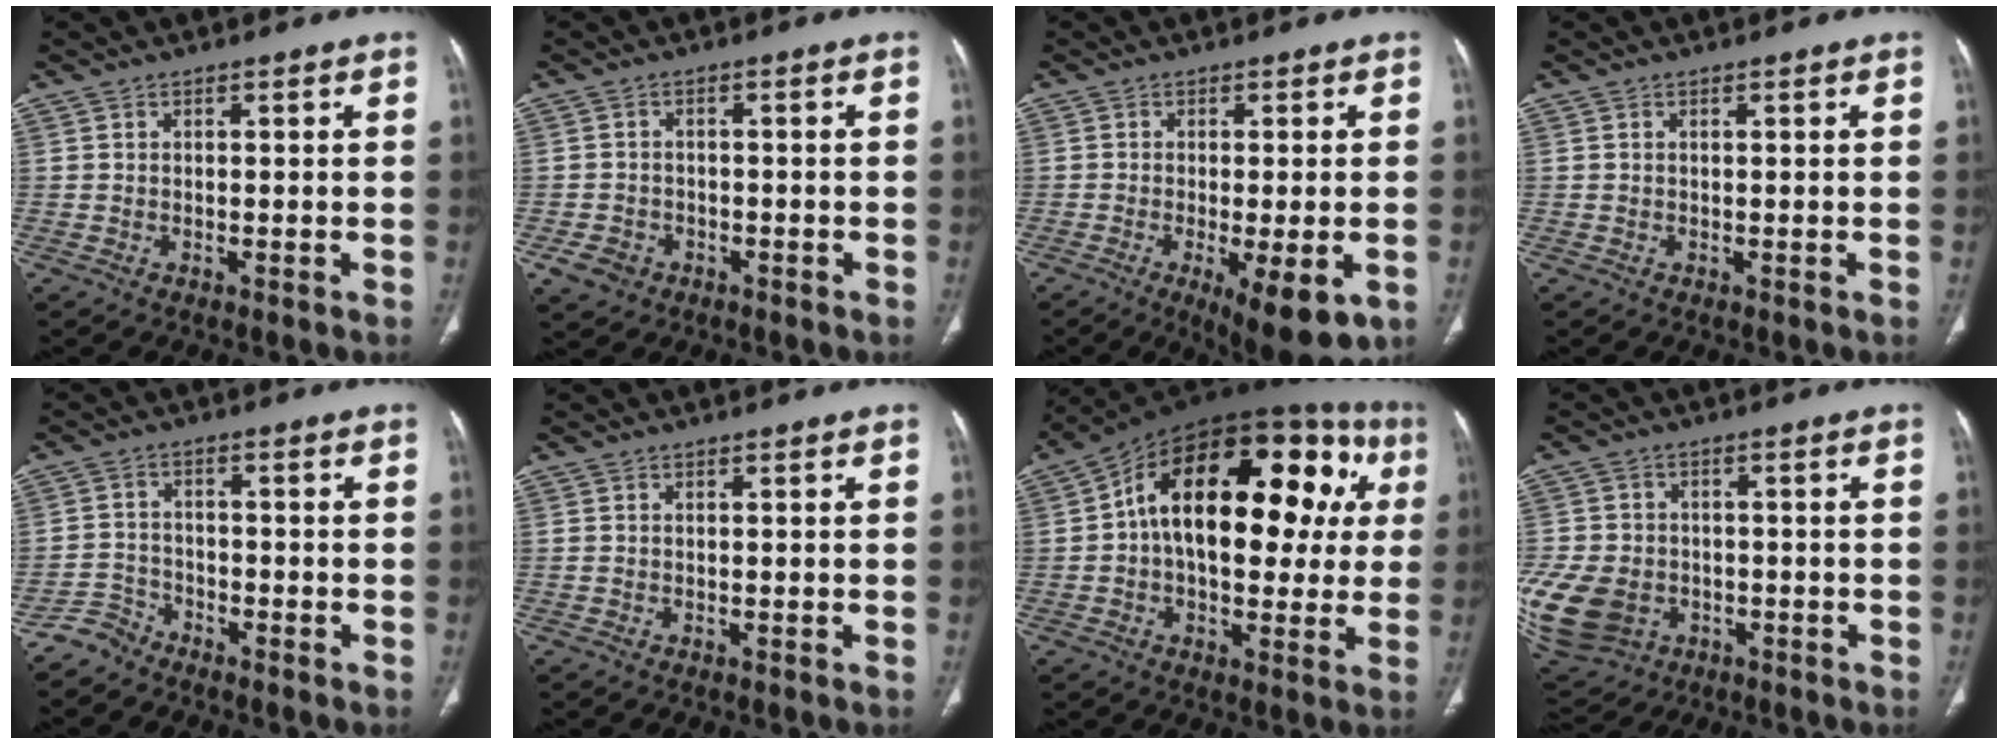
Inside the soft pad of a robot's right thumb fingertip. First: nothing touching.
{"total": 4.1, "force": [-2.0, 3.3, 1.4], "torque": [-0.022, 0.012, -0.026]}
{"total": 11.0, "force": [-4.2, 3.5, 9.5], "torque": [-0.134, -0.015, -0.055]}
{"total": 0.0}
{"total": 3.5, "force": [-3.2, 1.5, -0.4], "torque": [0.012, 0.015, -0.068]}
{"total": 0.0}
{"total": 26.9, "force": [4.2, 14.3, 22.4], "torque": [-0.312, 0.049, 0.055]}
{"total": 20.1, "force": [-5.7, 15.9, 10.9], "torque": [-0.281, 0.010, -0.082]}